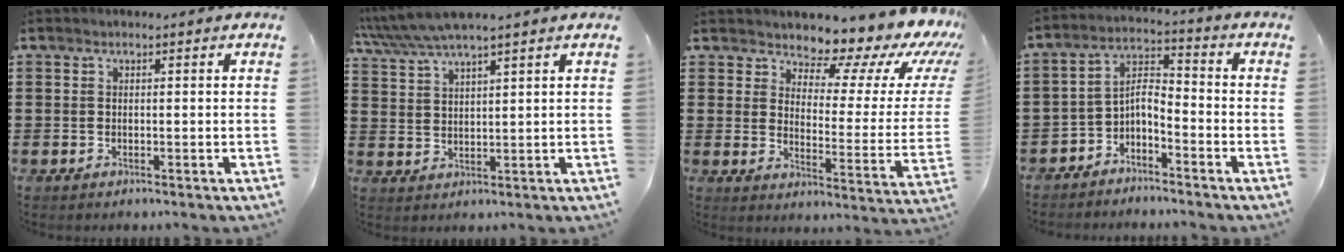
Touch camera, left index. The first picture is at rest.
{"total": 5.1, "force": [4.4, 0.2, 2.6], "torque": [-0.062, -0.012, 0.078]}
{"total": 7.5, "force": [6.5, 2.4, 2.9], "torque": [-0.049, -0.063, 0.104]}
{"total": 4.0, "force": [-3.3, 1.1, 2.0], "torque": [-0.057, -0.007, -0.075]}